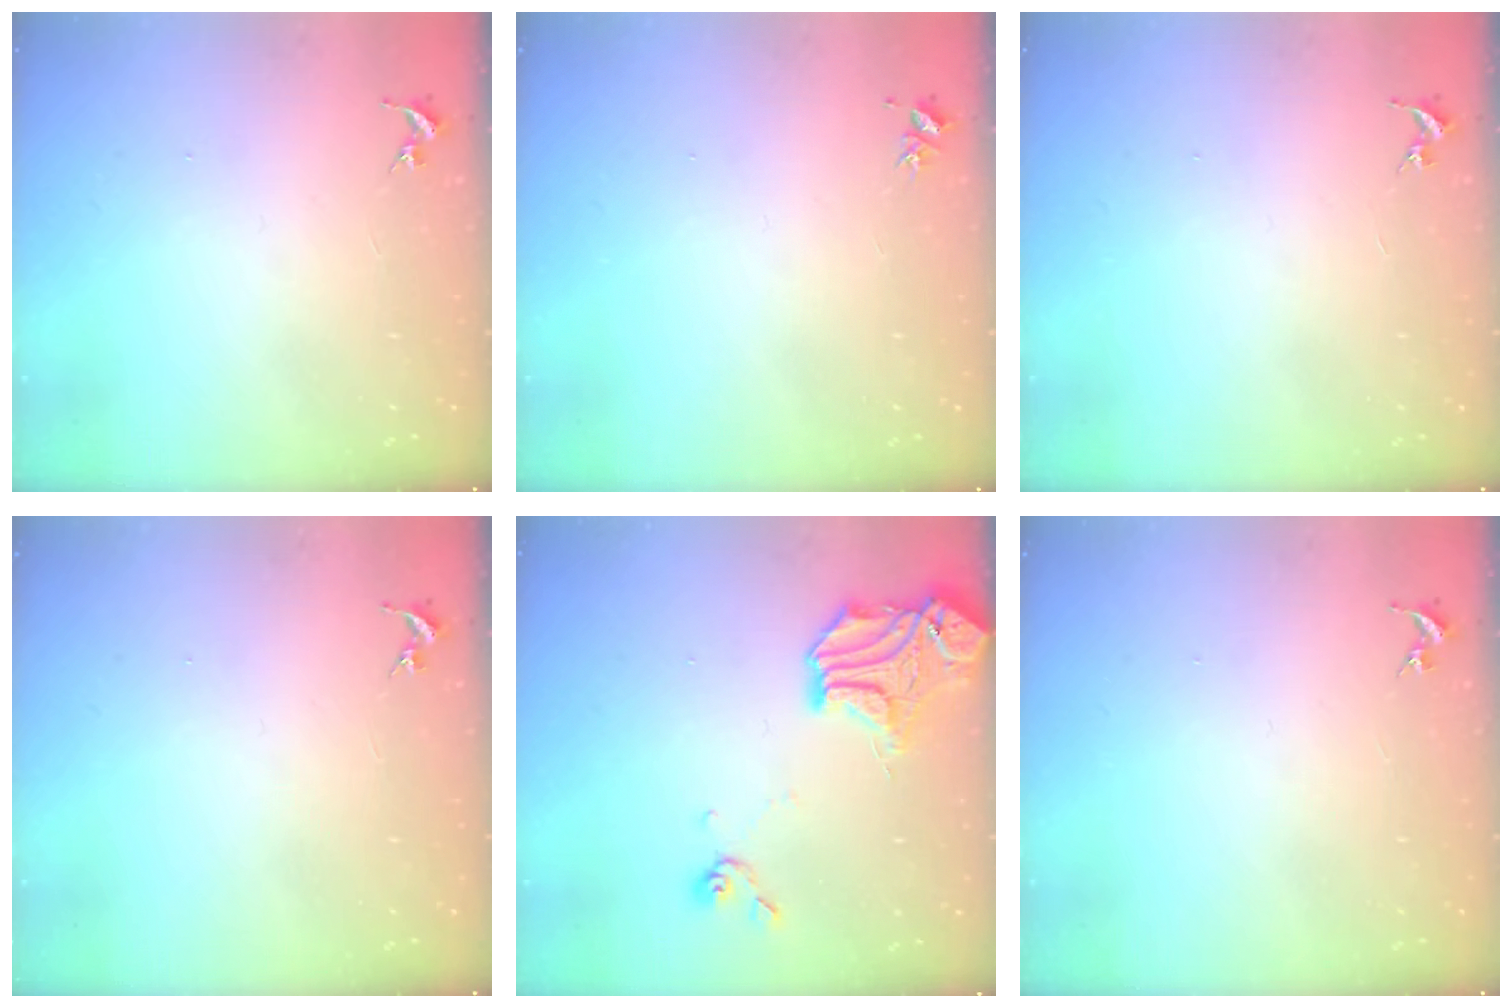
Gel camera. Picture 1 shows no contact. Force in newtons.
{"total": 3.0, "press": 3.0, "slide": 0.4}
{"total": 0.0}
{"total": 0.0}
{"total": 15.6, "press": 15.4, "slide": 2.2}
{"total": 0.0}